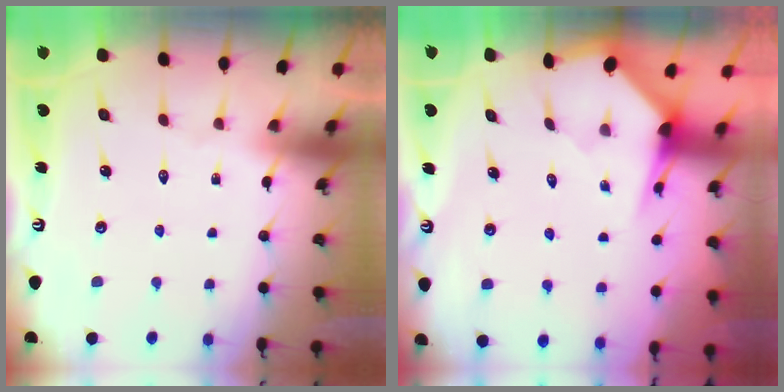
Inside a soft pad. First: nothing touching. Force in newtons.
{"total": 3.1, "press": 3.1, "slide": 0.3}